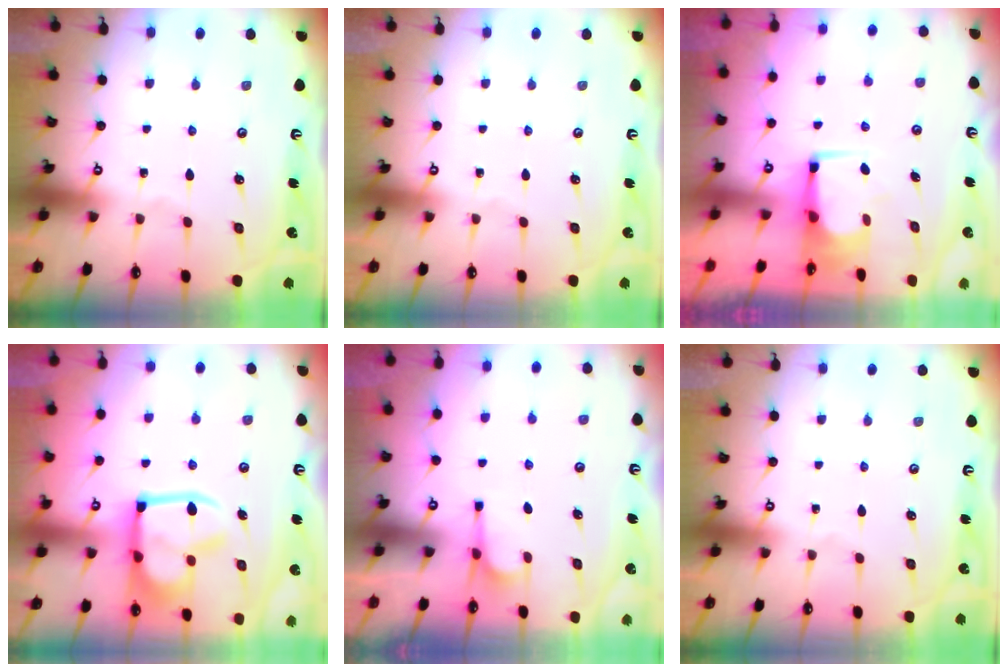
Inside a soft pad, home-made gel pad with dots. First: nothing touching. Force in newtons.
{"total": 0.0}
{"total": 6.1, "press": 6.0, "slide": 0.6}
{"total": 11.4, "press": 11.3, "slide": 1.4}
{"total": 3.5, "press": 3.4, "slide": 0.8}
{"total": 0.0}